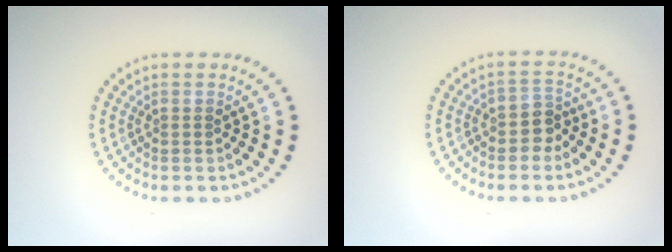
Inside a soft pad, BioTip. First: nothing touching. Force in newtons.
{"total": 2.0, "press": 1.7, "slide": 1.1}